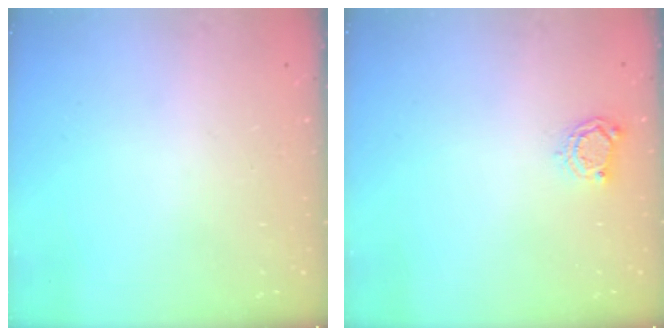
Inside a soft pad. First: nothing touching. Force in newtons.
{"total": 4.6, "press": 4.6, "slide": 0.2}